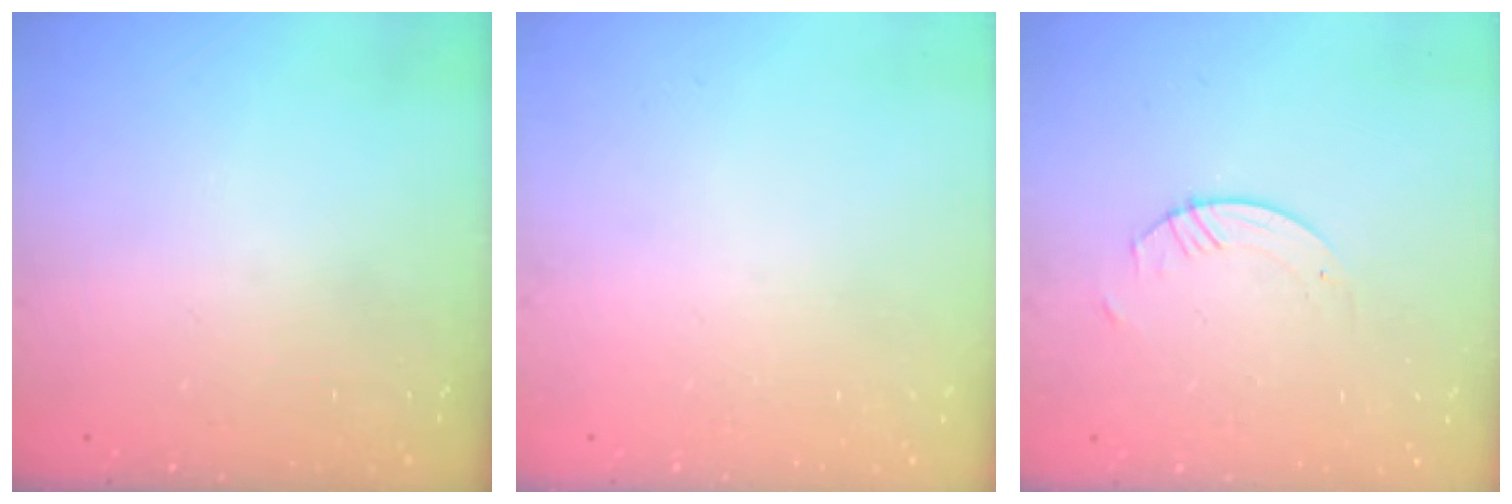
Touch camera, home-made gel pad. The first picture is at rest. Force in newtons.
{"total": 0.0}
{"total": 0.8, "press": 0.8, "slide": 0.2}